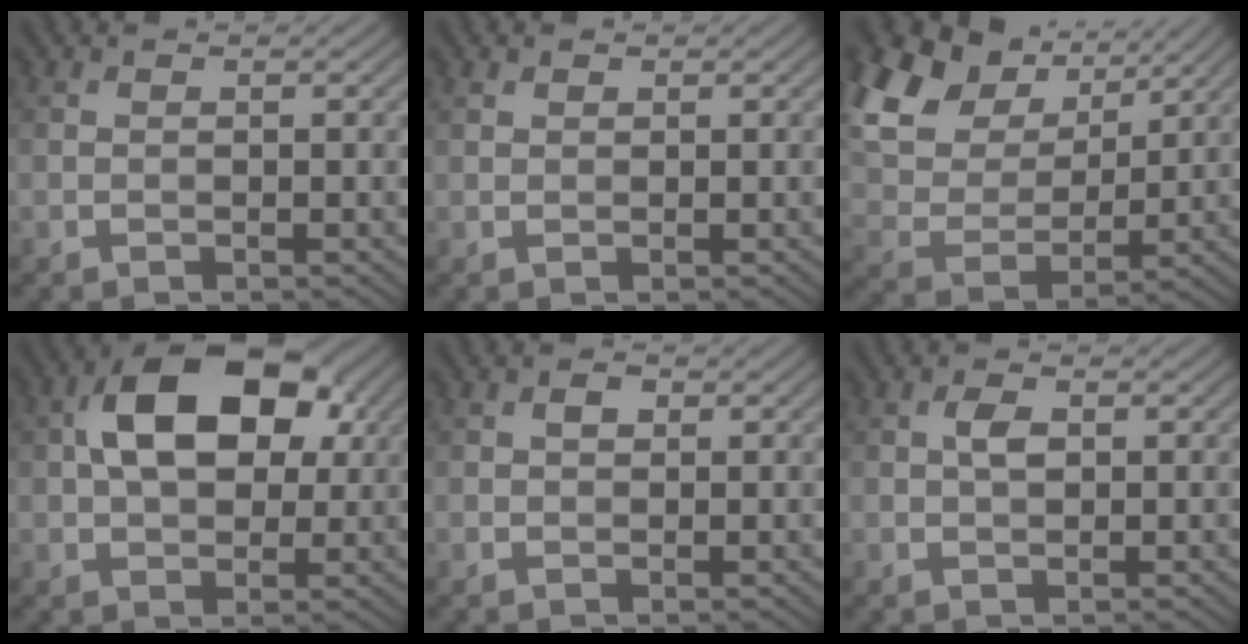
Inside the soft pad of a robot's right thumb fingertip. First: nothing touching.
{"total": 0.9, "force": [0.6, 0.6, 0.2], "torque": [-0.005, 0.000, 0.012]}
{"total": 15.5, "force": [8.7, 9.6, 8.6], "torque": [-0.250, 0.039, 0.153]}
{"total": 12.2, "force": [2.8, 7.4, 9.3], "torque": [-0.162, 0.018, 0.039]}
{"total": 1.2, "force": [0.3, 0.9, 0.8], "torque": [-0.013, 0.001, 0.002]}
{"total": 2.1, "force": [0.3, 1.1, 1.7], "torque": [-0.034, 0.004, 0.003]}